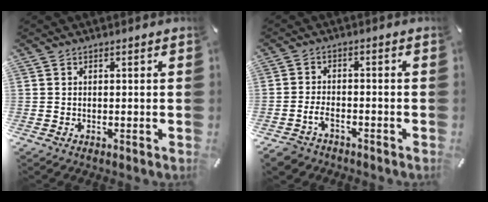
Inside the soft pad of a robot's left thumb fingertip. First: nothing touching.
{"total": 4.1, "force": [-2.6, 2.2, 2.2], "torque": [-0.054, 0.009, -0.054]}